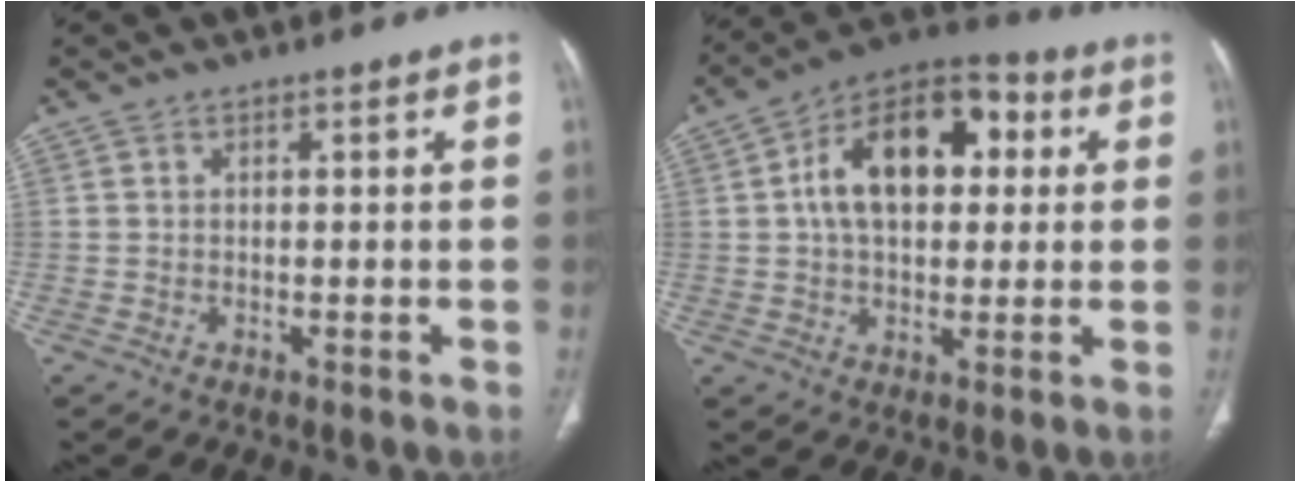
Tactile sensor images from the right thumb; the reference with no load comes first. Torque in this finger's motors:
{"motor_torque": [1.47, 2.96, 1.74, -0.07, 0.15]}